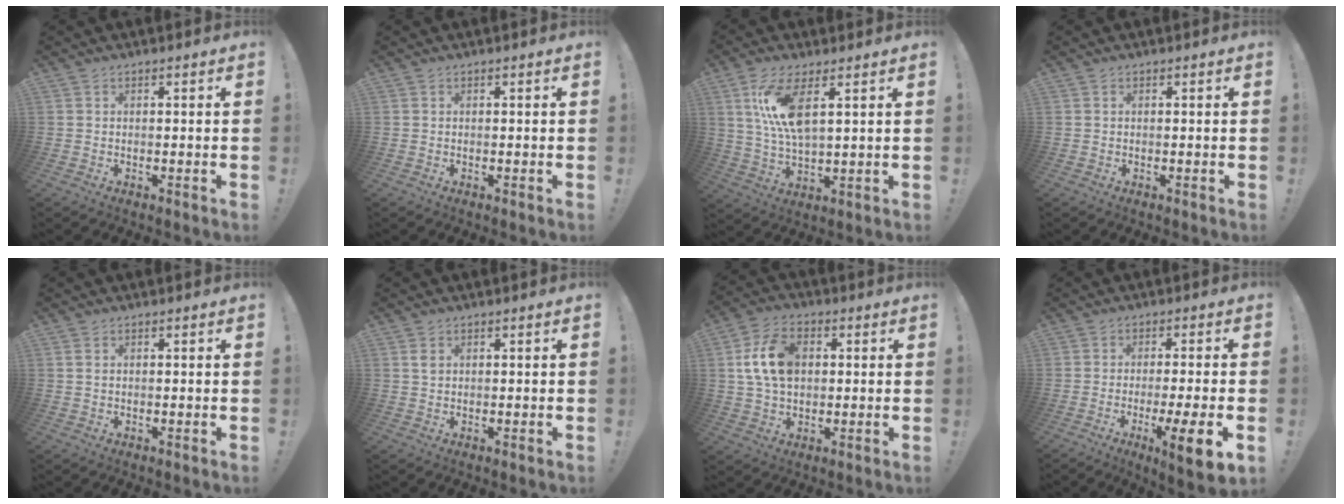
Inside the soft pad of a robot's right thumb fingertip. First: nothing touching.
{"total": 0.0}
{"total": 11.7, "force": [4.4, 4.1, 10.0], "torque": [-0.197, -0.021, 0.075]}
{"total": 0.0}
{"total": 0.9, "force": [0.4, 0.5, 0.6], "torque": [-0.014, 0.003, 0.007]}
{"total": 1.5, "force": [0.7, 1.0, 0.9], "torque": [-0.016, 0.003, 0.012]}
{"total": 13.5, "force": [2.5, 9.2, 9.5], "torque": [-0.162, 0.005, 0.048]}
{"total": 10.4, "force": [-3.7, 0.4, 9.7], "torque": [-0.144, 0.011, -0.051]}